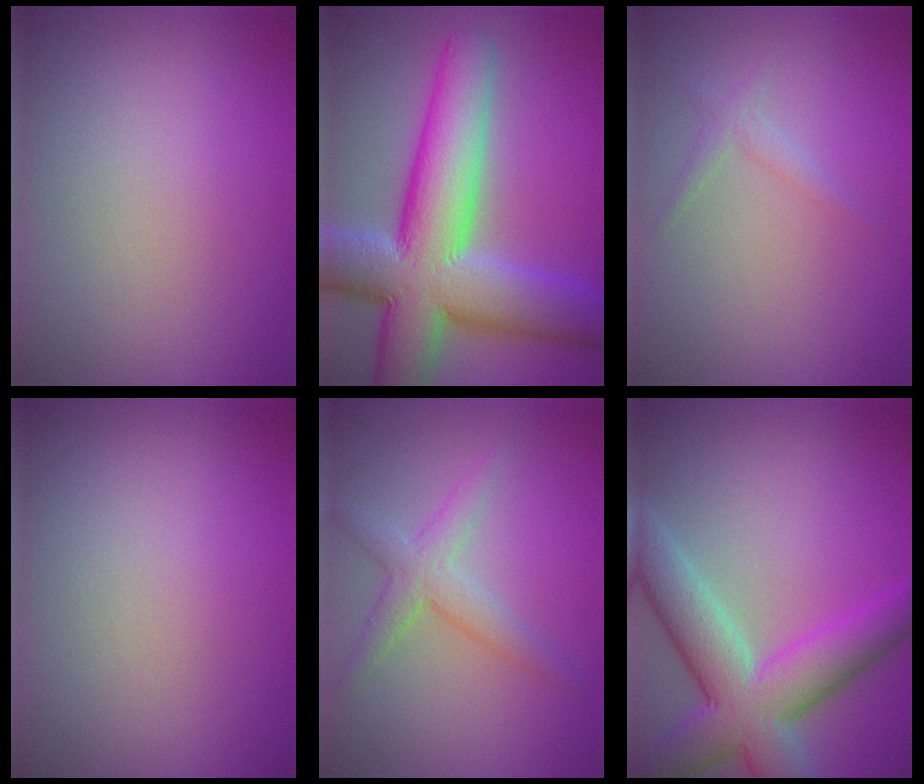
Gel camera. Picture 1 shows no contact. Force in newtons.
{"total": 13.1, "press": 13.1, "slide": 1.0}
{"total": 1.1, "press": 1.1, "slide": 0.1}
{"total": 0.0}
{"total": 2.8, "press": 2.8, "slide": 0.1}
{"total": 8.6, "press": 8.6, "slide": 0.7}